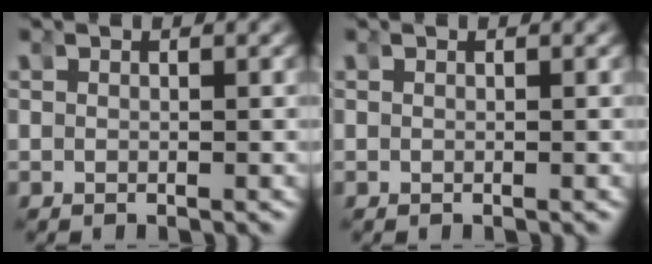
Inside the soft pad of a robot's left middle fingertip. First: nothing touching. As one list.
[{"total": 0.0}]